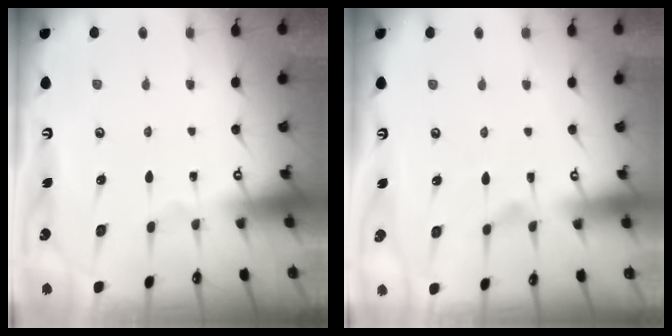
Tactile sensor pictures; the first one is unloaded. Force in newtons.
{"total": 1.9, "press": 1.5, "slide": 1.2}